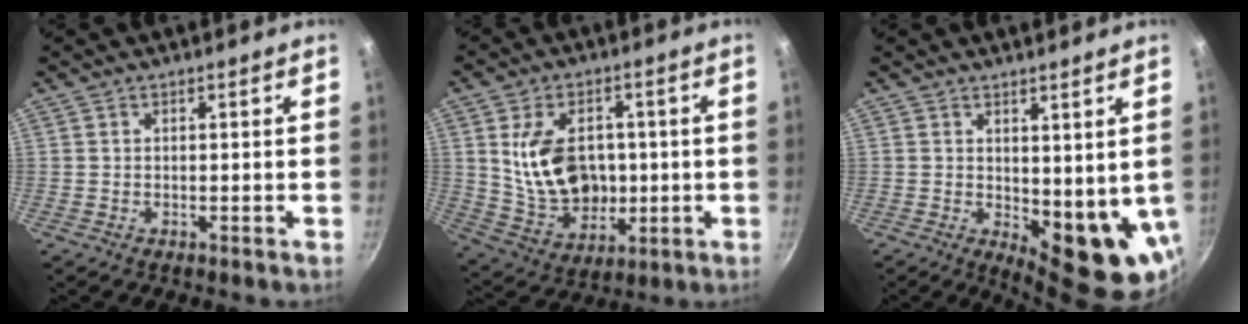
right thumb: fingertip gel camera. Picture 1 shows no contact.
{"total": 15.5, "force": [1.3, 11.2, 10.7], "torque": [-0.154, -0.005, 0.039]}
{"total": 10.9, "force": [1.1, 5.4, 9.4], "torque": [-0.096, -0.017, 0.033]}